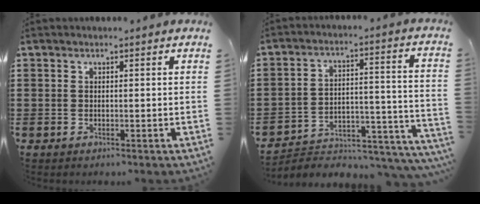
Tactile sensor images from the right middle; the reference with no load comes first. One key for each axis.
{"total": 3.1, "fx": -2.8, "fy": 1.2, "fz": 0.5, "tx": -0.018, "ty": -0.005, "tz": -0.063}